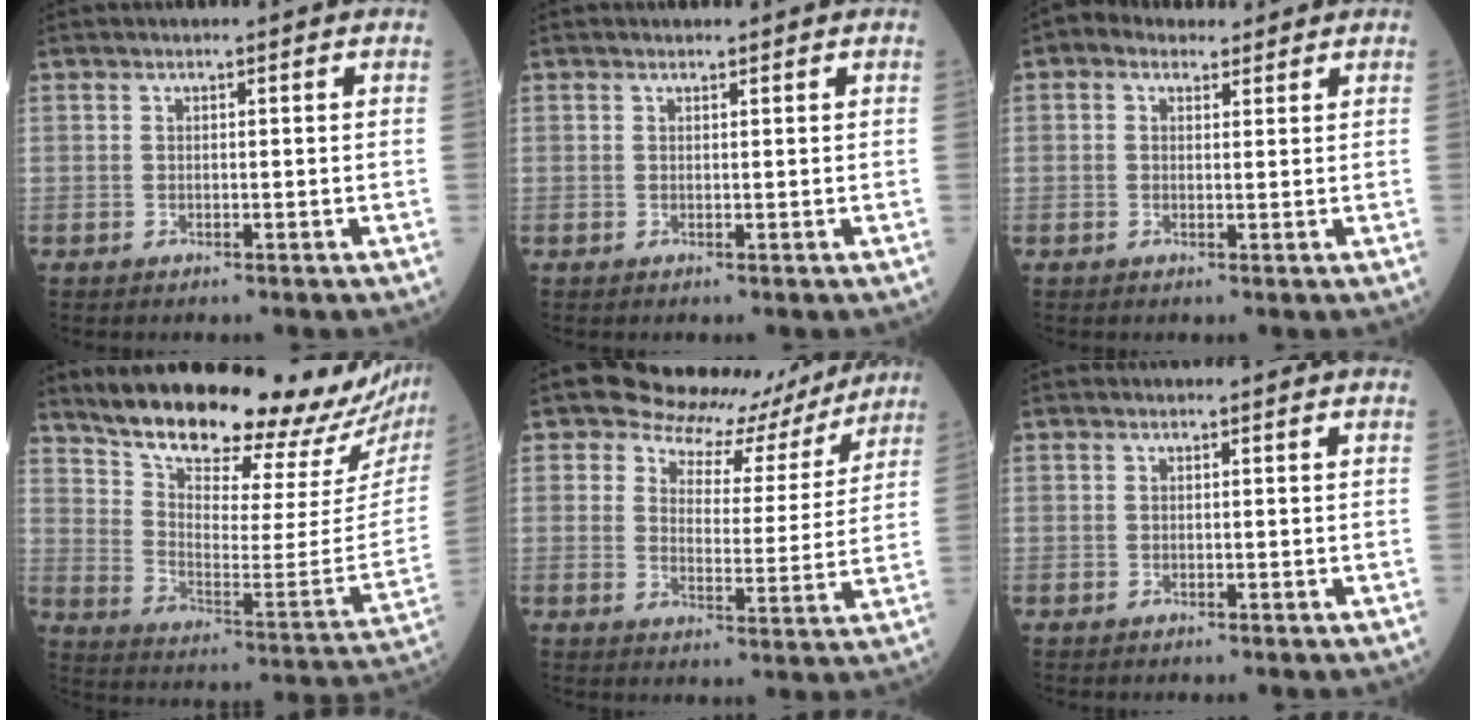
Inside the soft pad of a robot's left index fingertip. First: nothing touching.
{"total": 0.0}
{"total": 3.6, "force": [2.3, 2.4, 1.4], "torque": [-0.027, 0.026, 0.039]}
{"total": 27.0, "force": [24.5, 3.7, 10.8], "torque": [-0.167, -0.103, 0.327]}
{"total": 10.9, "force": [9.6, 4.7, 1.5], "torque": [-0.014, -0.007, 0.112]}
{"total": 0.0}